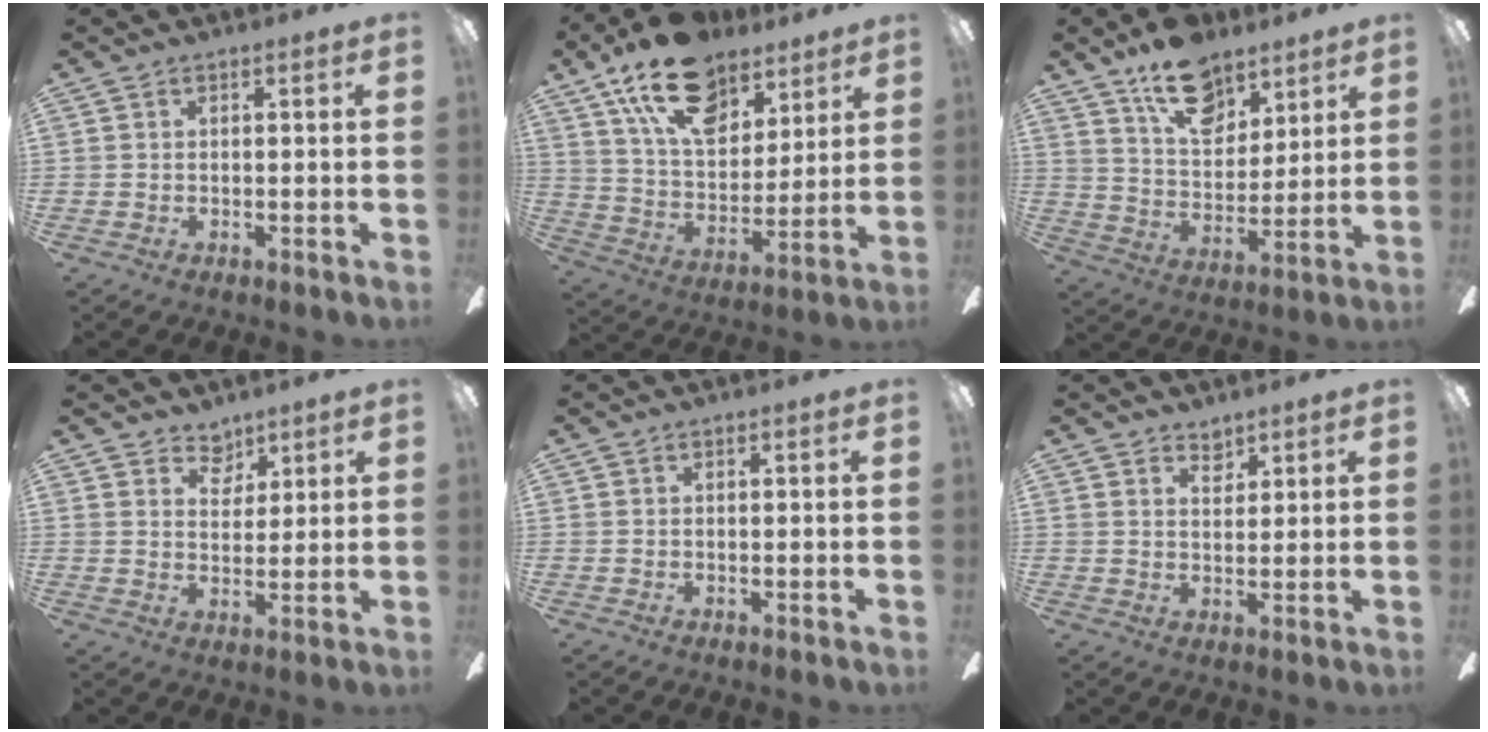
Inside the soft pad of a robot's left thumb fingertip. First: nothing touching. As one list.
[{"total": 20.1, "force": [13.0, 10.9, 10.8], "torque": [-0.182, -0.064, 0.234]}, {"total": 15.4, "force": [10.8, 8.3, 7.2], "torque": [-0.109, -0.054, 0.198]}, {"total": 5.1, "force": [4.1, 3.0, 0.9], "torque": [-0.009, -0.019, 0.073]}, {"total": 0.0}, {"total": 3.5, "force": [2.8, 1.6, 1.1], "torque": [-0.005, -0.015, 0.047]}]